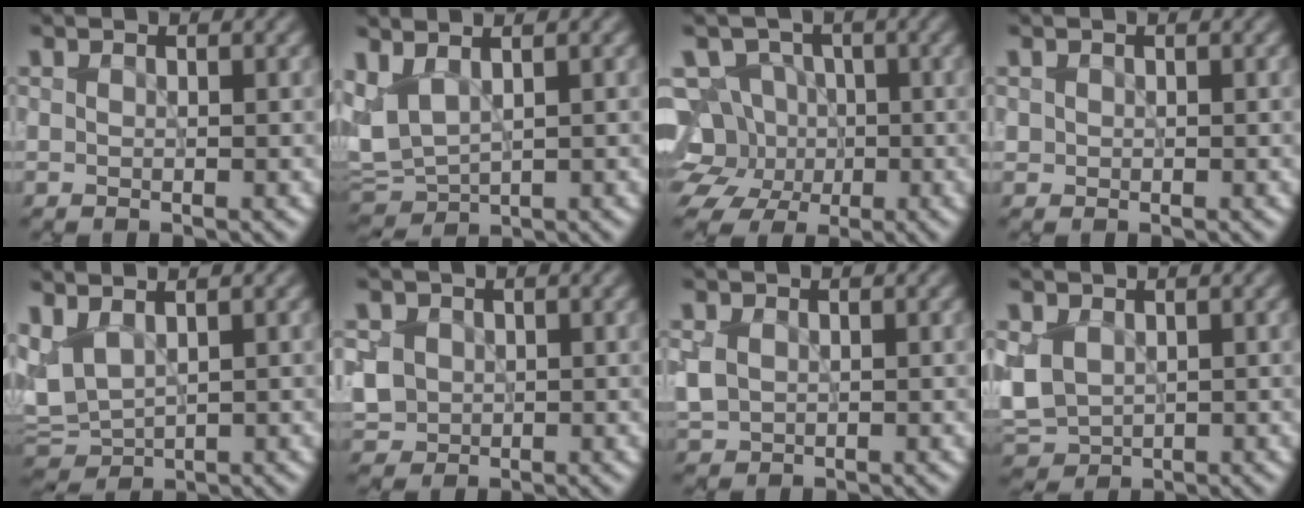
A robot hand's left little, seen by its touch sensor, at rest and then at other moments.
{"total": 3.9, "force": [1.3, 2.1, 3.0], "torque": [-0.079, 0.004, 0.030]}
{"total": 9.6, "force": [-1.3, 8.3, 4.6], "torque": [-0.073, 0.014, -0.063]}
{"total": 0.5, "force": [0.1, 0.5, 0.0], "torque": [0.005, -0.001, 0.001]}
{"total": 4.0, "force": [1.3, 2.3, 3.1], "torque": [-0.080, 0.005, 0.029]}
{"total": 4.3, "force": [0.5, 3.8, 1.9], "torque": [-0.058, 0.014, 0.013]}
{"total": 2.2, "force": [0.3, 1.9, 1.2], "torque": [-0.032, -0.001, 0.007]}
{"total": 3.7, "force": [0.5, 2.9, 2.2], "torque": [-0.055, -0.005, 0.010]}